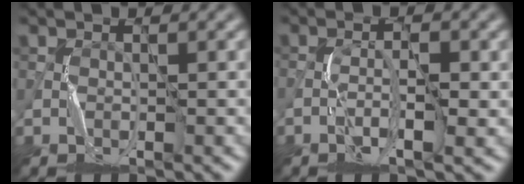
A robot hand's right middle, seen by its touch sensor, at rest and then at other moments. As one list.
[{"total": 2.6, "force": [-1.0, 0.6, 2.4], "torque": [-0.046, 0.001, -0.019]}]